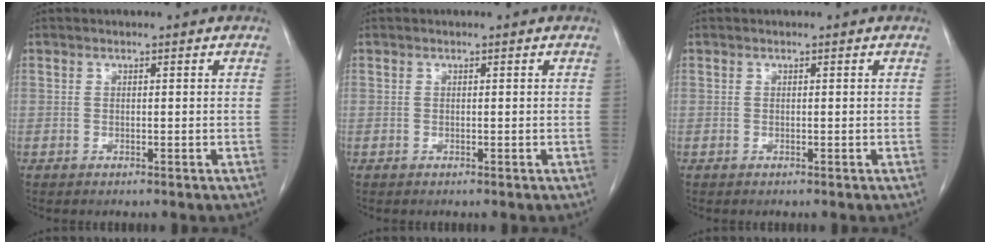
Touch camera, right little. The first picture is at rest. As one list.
[{"total": 0.0}, {"total": 0.0}]